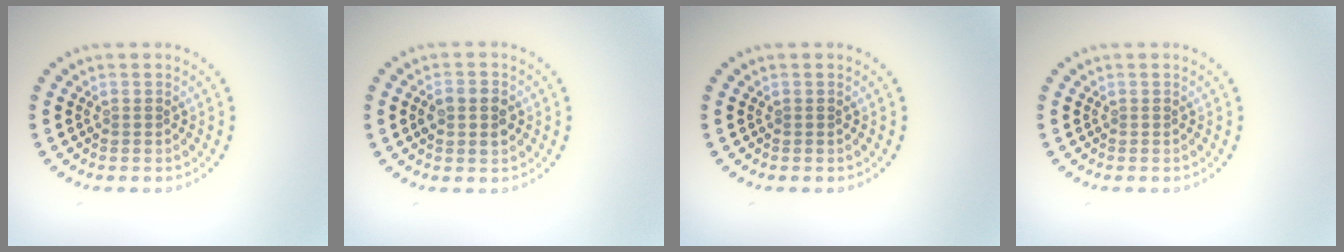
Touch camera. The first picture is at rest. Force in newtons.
{"total": 2.8, "press": 2.8, "slide": 0.1}
{"total": 0.0}
{"total": 0.0}